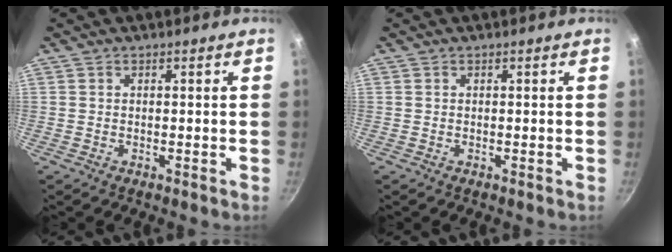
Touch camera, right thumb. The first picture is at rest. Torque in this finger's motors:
{"motor_torque": [0.00, 0.00, 0.00, 0.00, 0.00]}